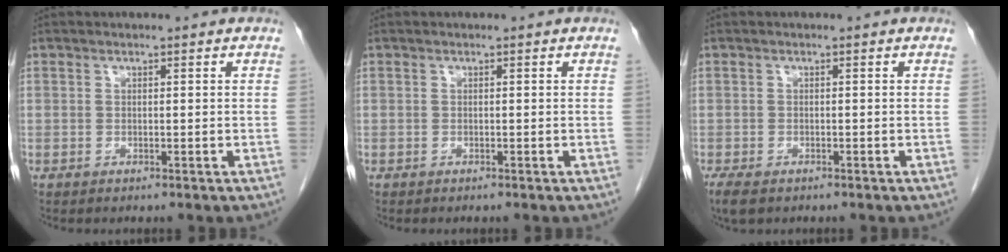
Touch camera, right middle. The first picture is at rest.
{"total": 0.0}
{"total": 4.1, "force": [-2.8, 2.0, 2.3], "torque": [-0.046, -0.011, -0.044]}